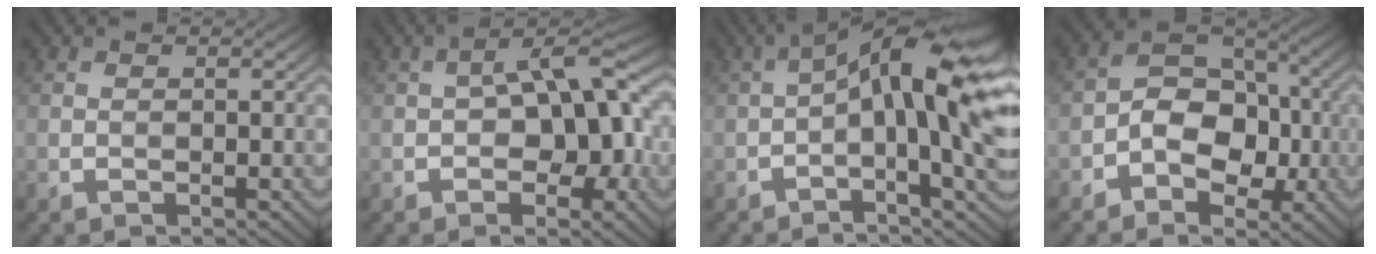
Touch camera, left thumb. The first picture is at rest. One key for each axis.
{"total": 9.7, "fx": -0.6, "fy": 5.3, "fz": 8.1, "tx": -0.099, "ty": 0.021, "tz": -0.019}
{"total": 15.4, "fx": 1.3, "fy": 4.6, "fz": 14.6, "tx": -0.235, "ty": 0.021, "tz": 0.012}
{"total": 8.2, "fx": -2.4, "fy": 5.6, "fz": 5.5, "tx": -0.084, "ty": 0.004, "tz": -0.052}